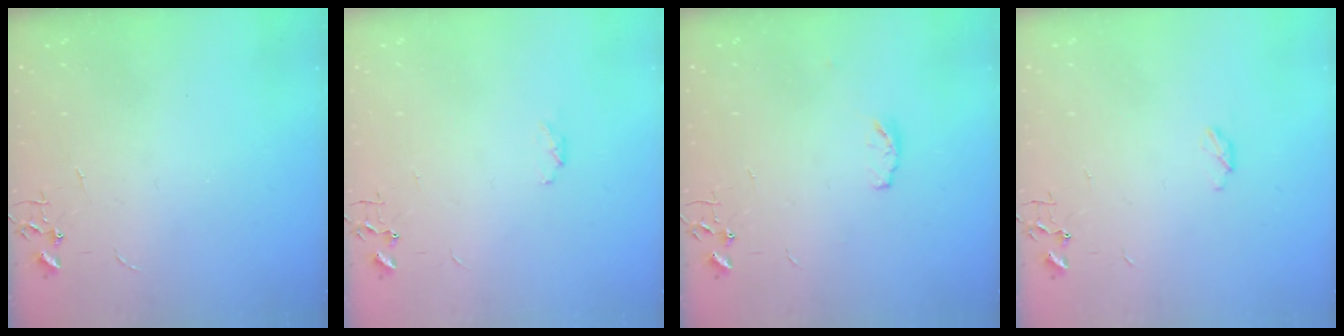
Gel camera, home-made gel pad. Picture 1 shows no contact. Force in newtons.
{"total": 3.5, "press": 3.4, "slide": 1.0}
{"total": 4.3, "press": 4.3, "slide": 0.5}
{"total": 3.6, "press": 3.6, "slide": 0.6}